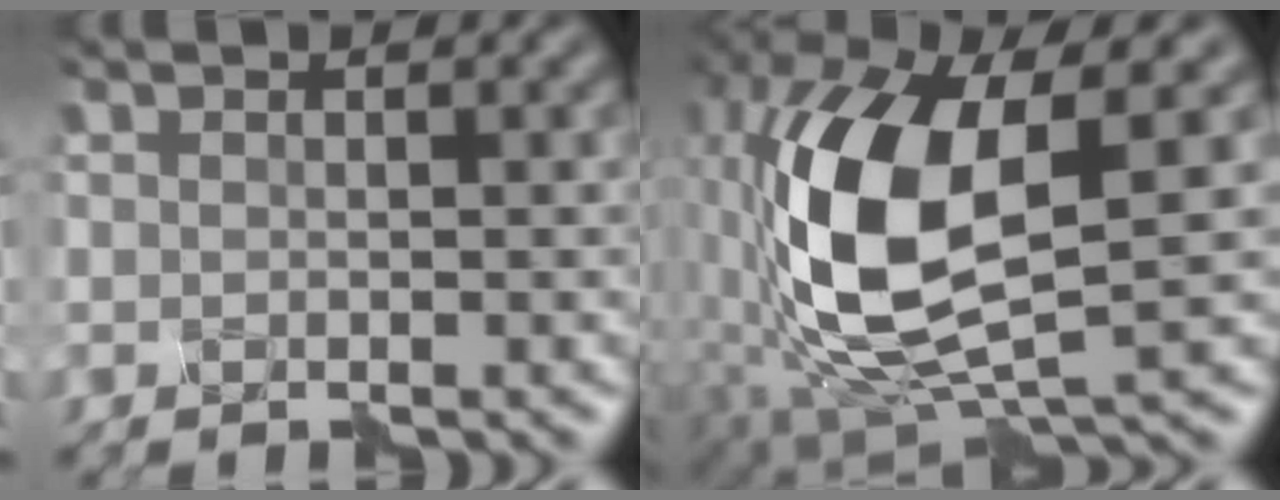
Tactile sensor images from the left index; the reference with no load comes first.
{"total": 12.7, "force": [-0.9, 5.4, 11.4], "torque": [-0.255, -0.002, -0.019]}